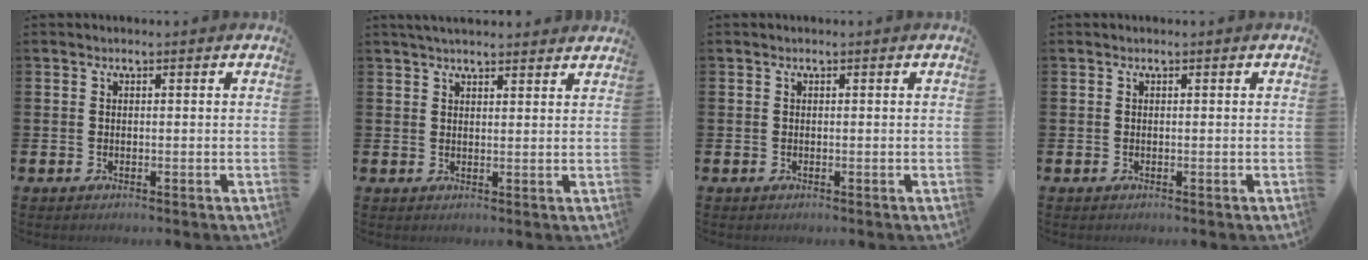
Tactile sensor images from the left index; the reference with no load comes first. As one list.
[{"total": 3.2, "force": [3.1, 0.4, 0.9], "torque": [-0.022, -0.005, 0.057]}, {"total": 0.0}, {"total": 0.0}]